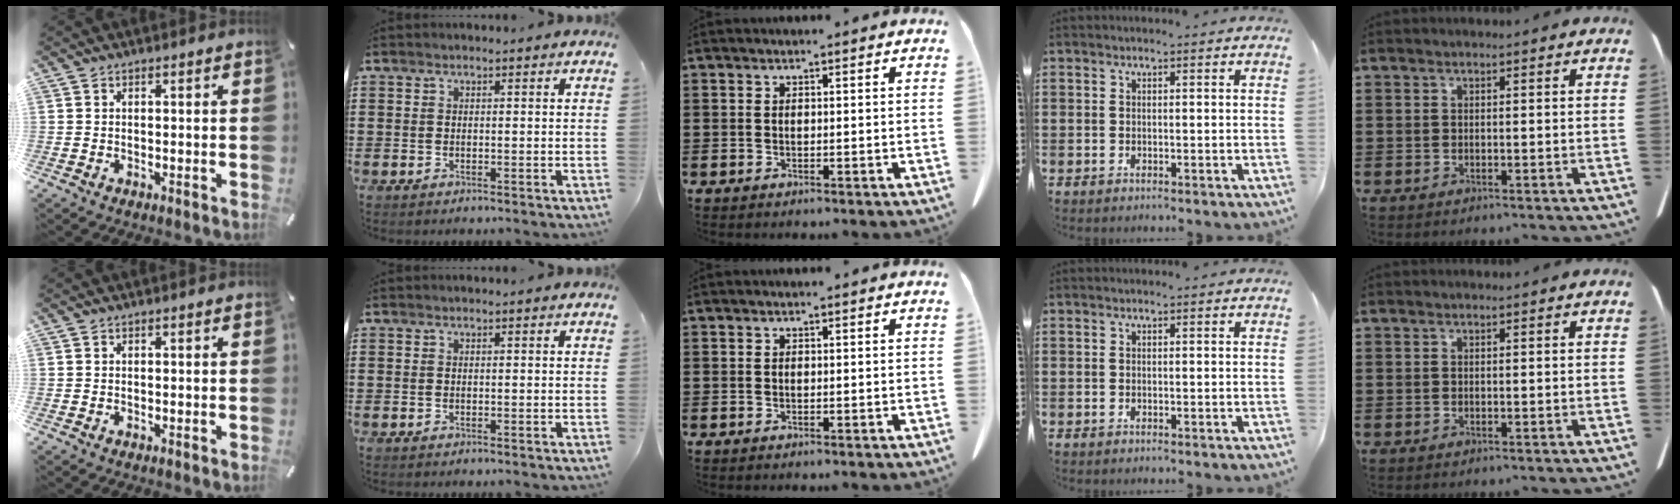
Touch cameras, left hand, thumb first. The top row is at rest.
{}